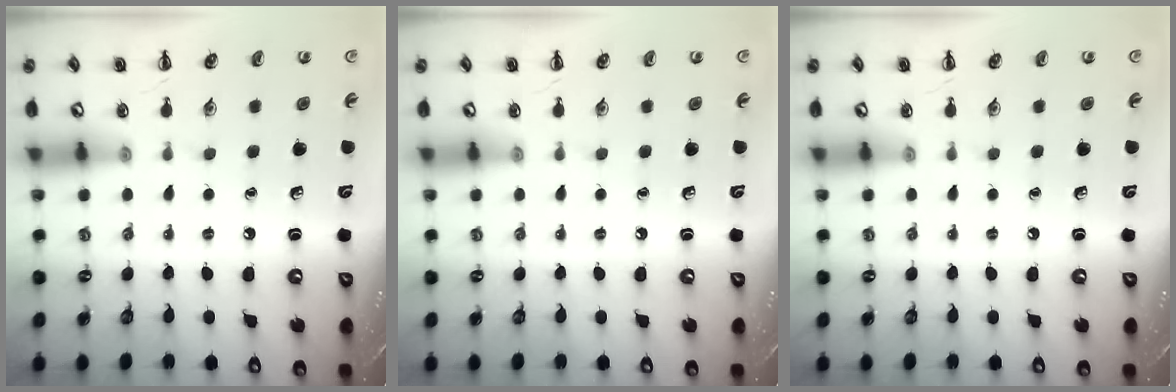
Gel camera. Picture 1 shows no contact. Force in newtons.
{"total": 0.0}
{"total": 0.0}